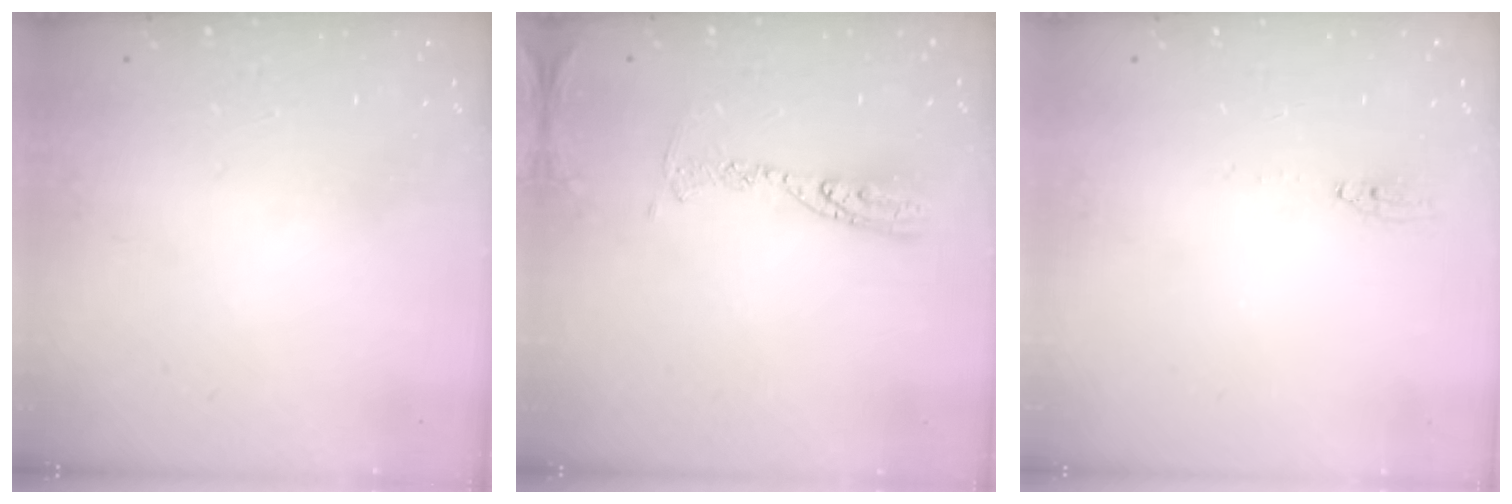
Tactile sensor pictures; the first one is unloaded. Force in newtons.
{"total": 9.5, "press": 9.4, "slide": 0.9}
{"total": 2.0, "press": 2.0, "slide": 0.2}